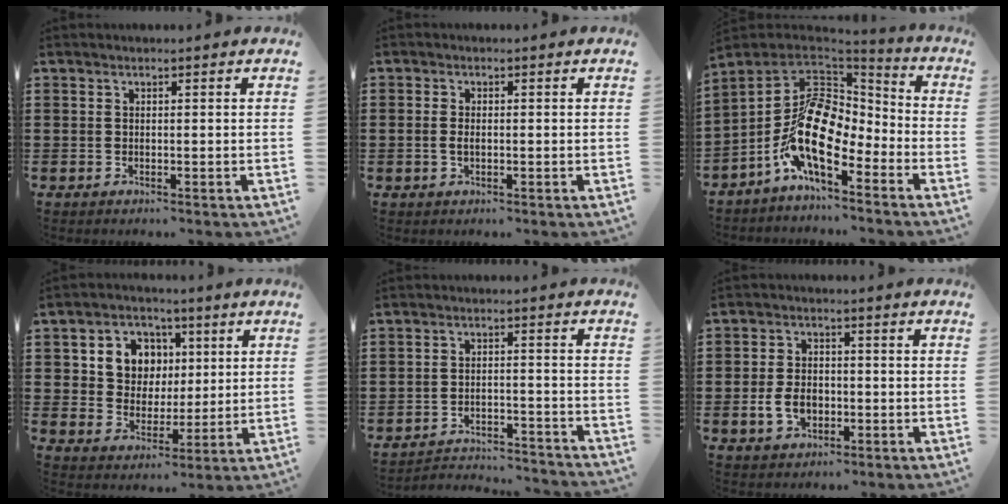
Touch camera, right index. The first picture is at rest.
{"total": 1.4, "force": [-0.3, 0.7, 1.2], "torque": [-0.032, -0.002, -0.007]}
{"total": 13.9, "force": [-5.7, 6.9, 10.7], "torque": [-0.249, 0.001, -0.120]}
{"total": 7.3, "force": [2.2, 6.6, 2.3], "torque": [-0.062, 0.014, 0.036]}
{"total": 3.5, "force": [-3.4, 0.4, 0.4], "torque": [-0.018, 0.003, -0.076]}
{"total": 4.9, "force": [-1.3, 3.4, 3.3], "torque": [-0.070, -0.003, -0.027]}